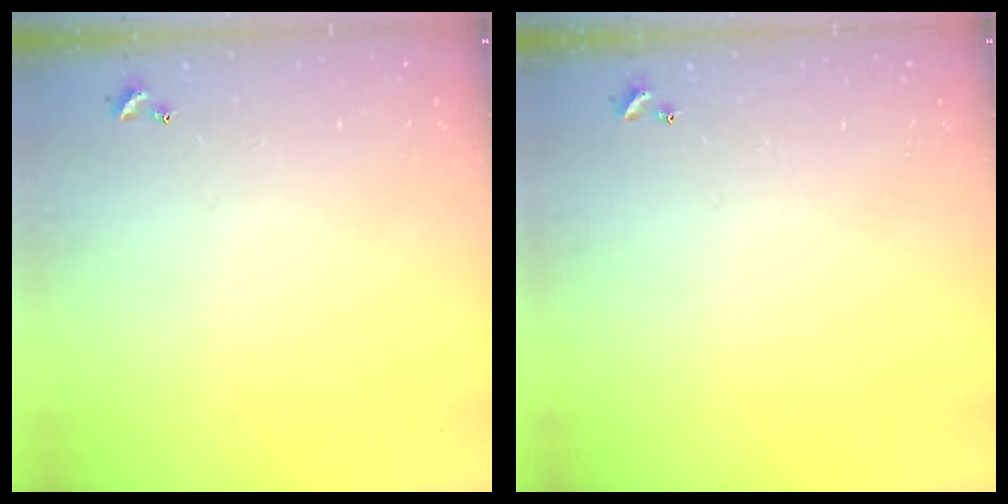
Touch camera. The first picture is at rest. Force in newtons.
{"total": 0.0}